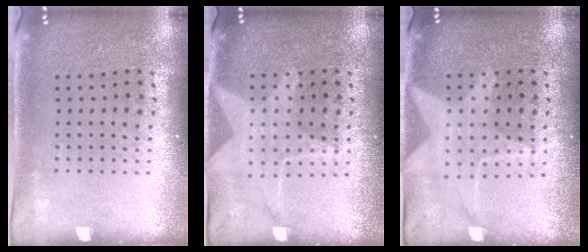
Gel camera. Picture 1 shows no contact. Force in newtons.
{"total": 1.4, "press": 1.3, "slide": 0.3}
{"total": 1.1, "press": 1.1, "slide": 0.1}